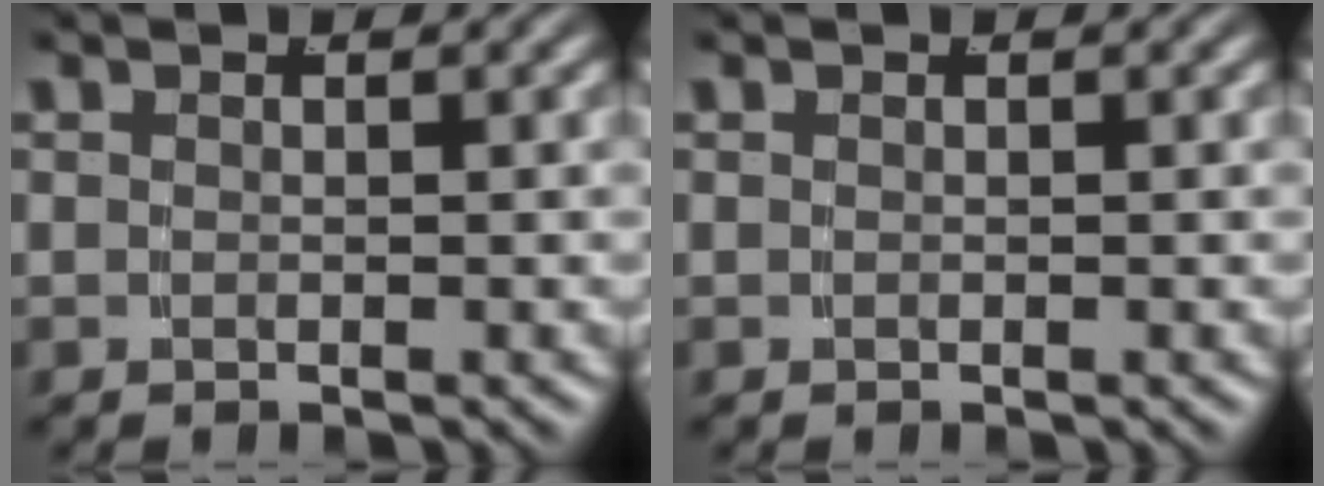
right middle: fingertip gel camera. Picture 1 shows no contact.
{"total": 0.0}